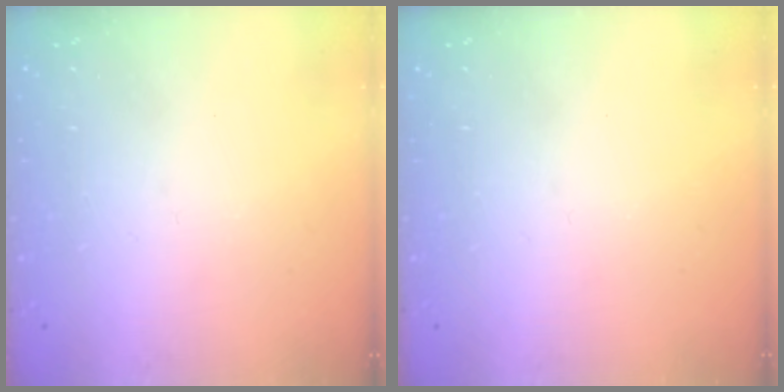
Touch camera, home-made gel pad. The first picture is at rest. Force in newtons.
{"total": 0.0}